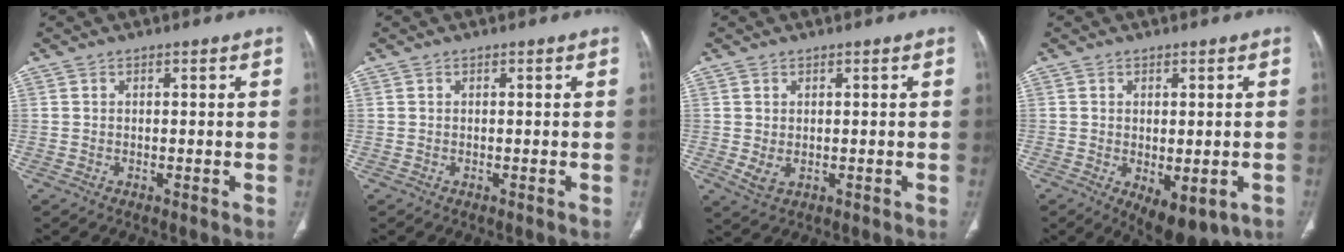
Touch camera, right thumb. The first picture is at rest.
{"total": 0.0}
{"total": 2.4, "force": [-0.1, 1.6, 1.8], "torque": [-0.037, -0.005, 0.008]}
{"total": 9.0, "force": [-3.6, 4.5, 6.8], "torque": [-0.078, -0.002, -0.036]}